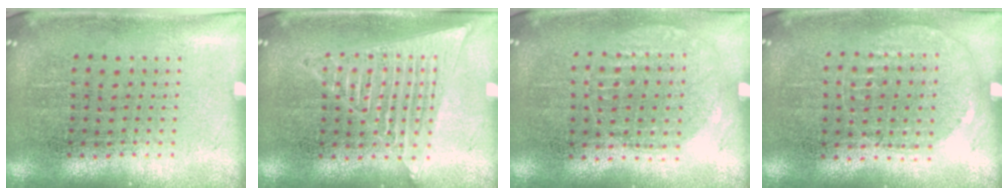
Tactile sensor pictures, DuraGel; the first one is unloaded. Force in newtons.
{"total": 1.4, "press": 1.4, "slide": 0.1}
{"total": 1.0, "press": 0.9, "slide": 0.4}
{"total": 0.9, "press": 0.9, "slide": 0.3}